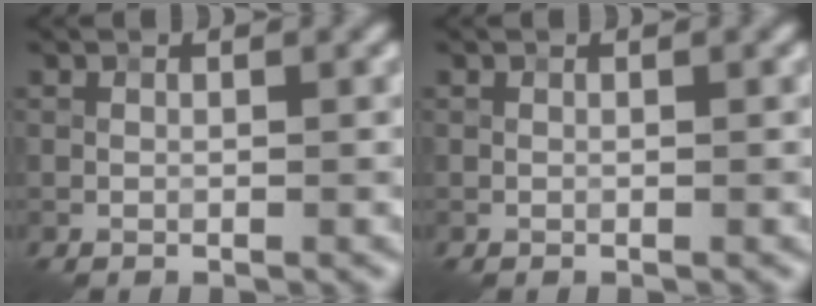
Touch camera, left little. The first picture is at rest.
{"total": 0.0}